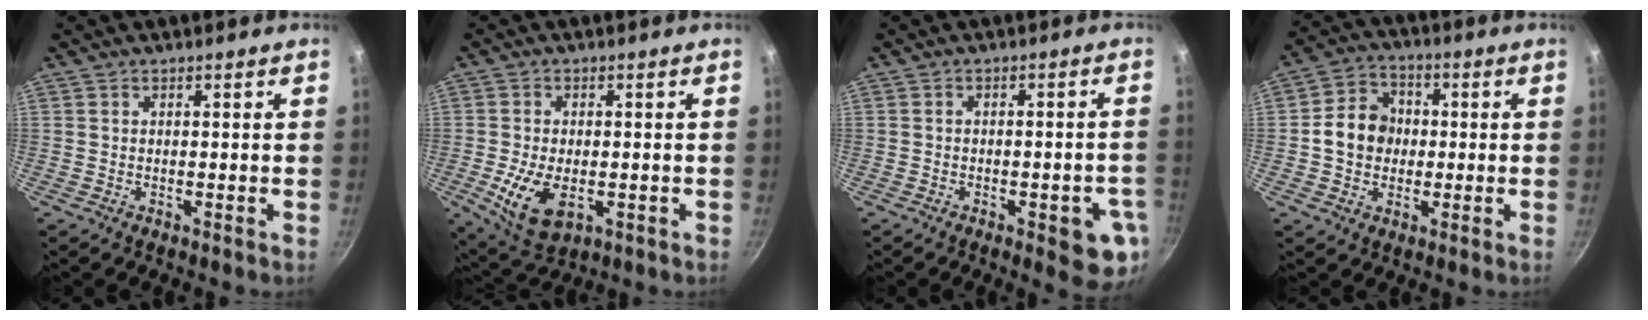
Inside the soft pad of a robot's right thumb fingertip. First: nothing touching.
{"total": 9.7, "force": [-2.1, 5.5, 7.7], "torque": [-0.142, -0.014, -0.028]}
{"total": 8.9, "force": [-3.1, 3.1, 7.7], "torque": [-0.068, 0.011, -0.036]}
{"total": 9.6, "force": [-0.1, 8.2, 4.9], "torque": [-0.054, 0.018, -0.018]}